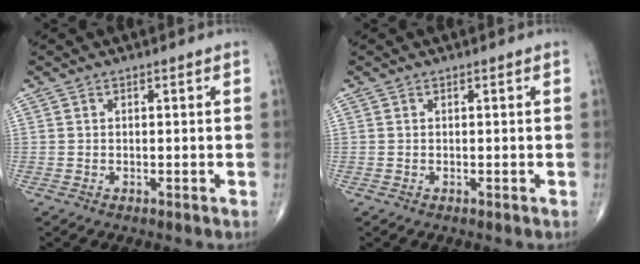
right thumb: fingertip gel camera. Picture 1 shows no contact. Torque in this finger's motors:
{"motor_torque": [0.15, 0.03, -0.12, -0.02, 0.01]}